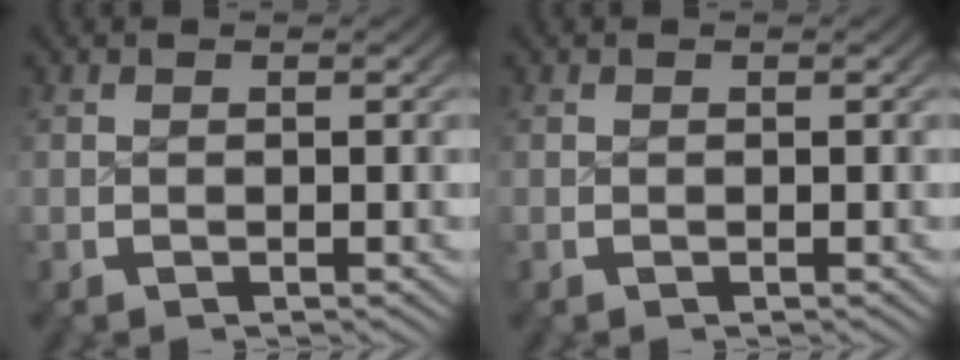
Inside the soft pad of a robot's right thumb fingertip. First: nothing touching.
{"total": 0.0}